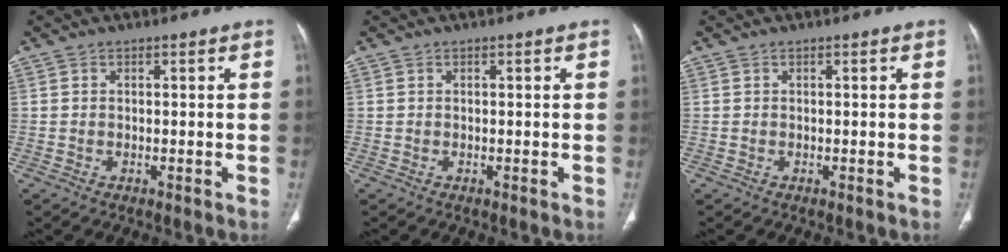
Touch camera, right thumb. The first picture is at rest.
{"total": 0.0}
{"total": 0.0}